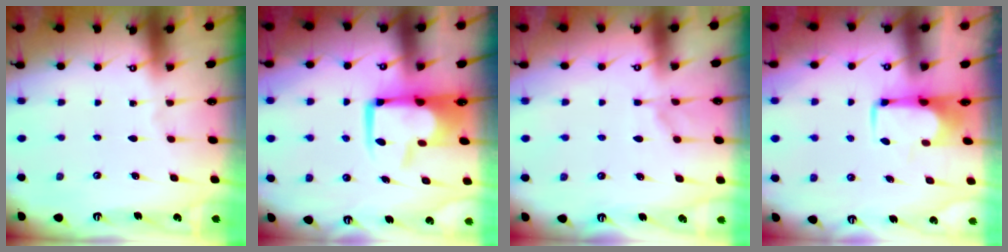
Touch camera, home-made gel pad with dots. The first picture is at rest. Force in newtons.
{"total": 10.1, "press": 9.9, "slide": 2.0}
{"total": 3.7, "press": 3.7, "slide": 0.4}
{"total": 1.6, "press": 1.5, "slide": 0.4}